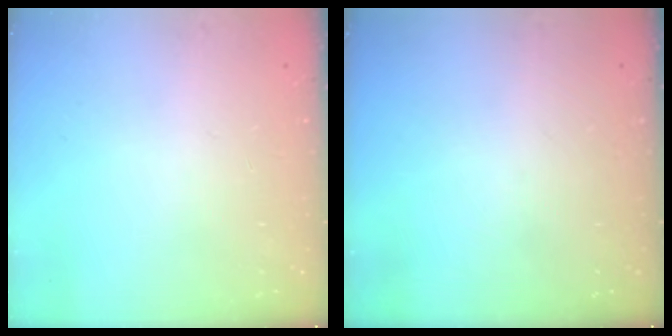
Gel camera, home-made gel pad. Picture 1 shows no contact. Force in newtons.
{"total": 0.0}